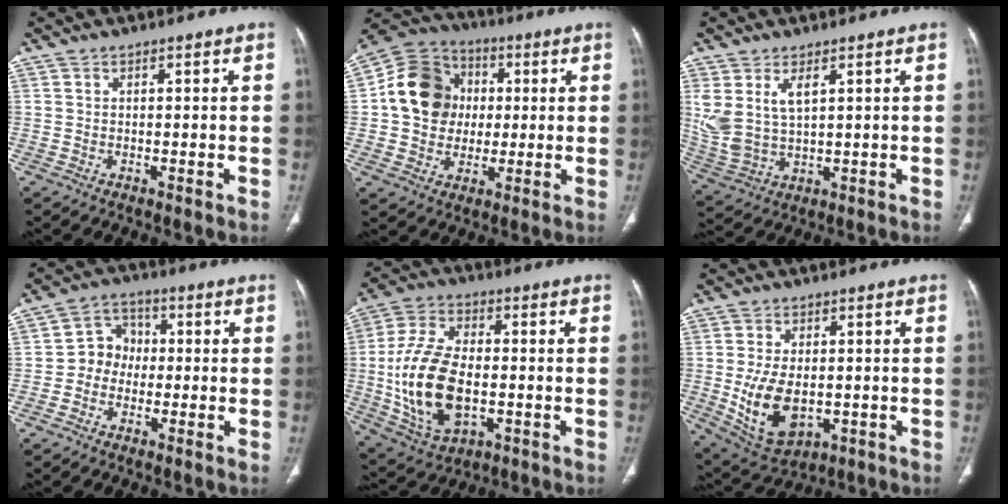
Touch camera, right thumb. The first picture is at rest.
{"total": 14.8, "force": [1.4, 12.7, 7.3], "torque": [-0.105, 0.016, 0.017]}
{"total": 9.3, "force": [3.4, 4.8, 7.2], "torque": [-0.158, -0.011, 0.082]}
{"total": 6.4, "force": [-0.9, 5.8, 2.7], "torque": [-0.015, 0.024, -0.032]}
{"total": 18.1, "force": [-2.2, 10.5, 14.6], "torque": [-0.286, 0.007, -0.029]}
{"total": 11.6, "force": [-1.5, 7.0, 9.2], "torque": [-0.160, -0.008, -0.006]}